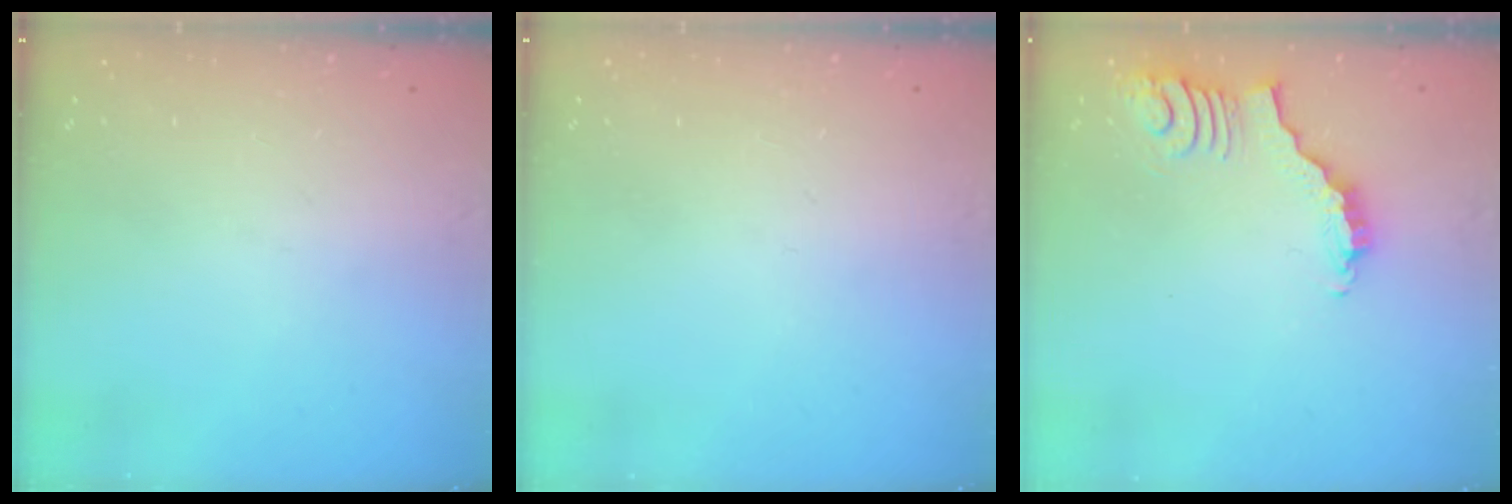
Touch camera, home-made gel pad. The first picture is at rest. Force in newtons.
{"total": 0.0}
{"total": 3.8, "press": 3.7, "slide": 0.5}